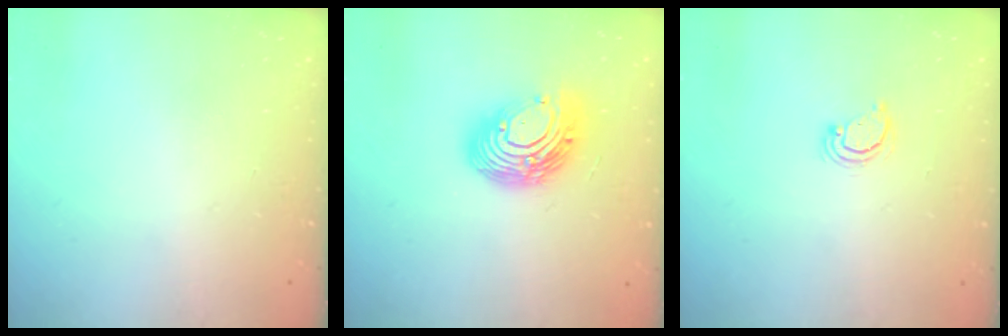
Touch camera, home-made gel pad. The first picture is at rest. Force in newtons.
{"total": 14.5, "press": 14.4, "slide": 1.3}
{"total": 3.0, "press": 3.0, "slide": 0.2}